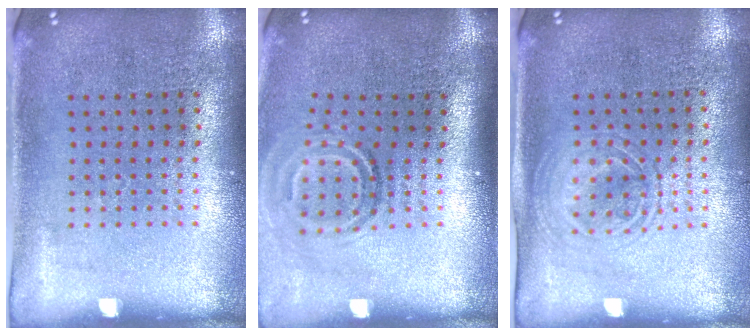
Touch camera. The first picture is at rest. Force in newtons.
{"total": 1.9, "press": 1.1, "slide": 1.5}
{"total": 1.5, "press": 1.3, "slide": 0.6}